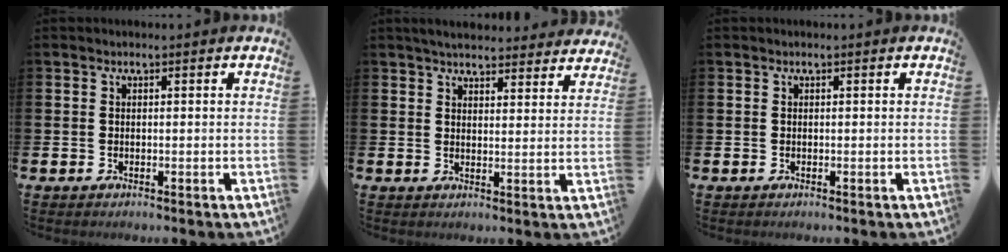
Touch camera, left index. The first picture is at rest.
{"total": 4.4, "force": [4.3, 0.8, 0.8], "torque": [-0.022, -0.022, 0.077]}
{"total": 0.0}